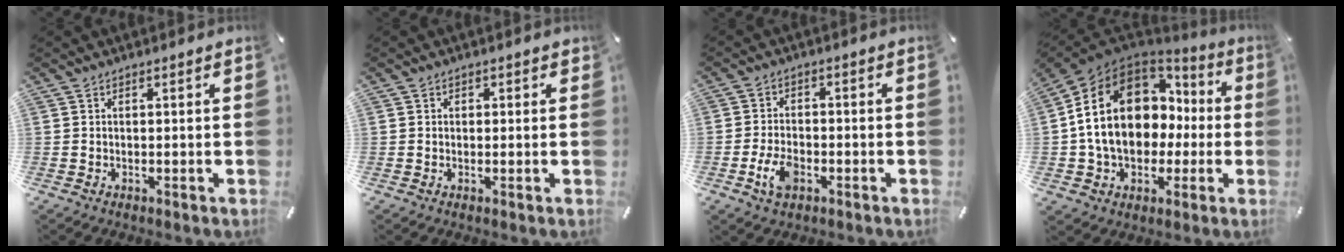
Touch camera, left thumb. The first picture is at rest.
{"total": 0.9, "force": [0.2, 0.9, 0.3], "torque": [0.002, 0.002, 0.000]}
{"total": 6.3, "force": [-2.7, 3.9, 4.1], "torque": [-0.097, 0.006, -0.052]}
{"total": 18.2, "force": [1.4, 14.1, 11.4], "torque": [-0.241, 0.001, 0.026]}